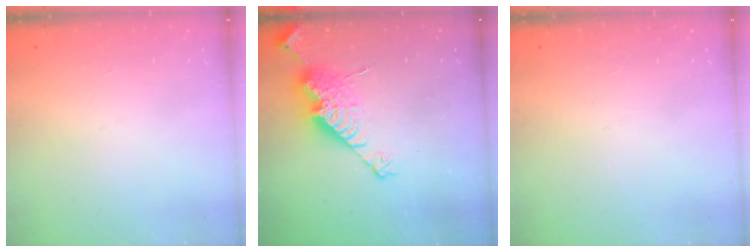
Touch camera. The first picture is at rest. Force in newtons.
{"total": 14.7, "press": 14.7, "slide": 1.2}
{"total": 0.0}